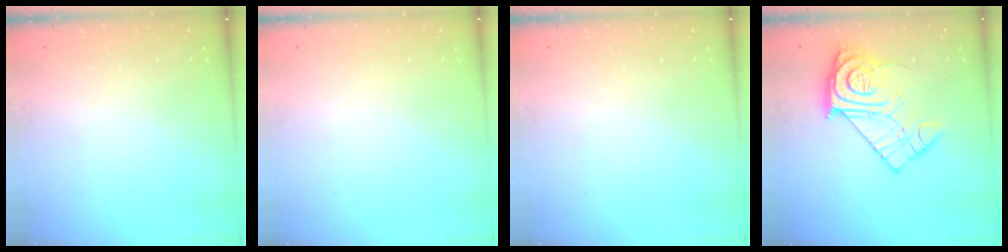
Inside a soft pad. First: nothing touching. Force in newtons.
{"total": 0.0}
{"total": 0.0}
{"total": 16.1, "press": 16.1, "slide": 1.1}